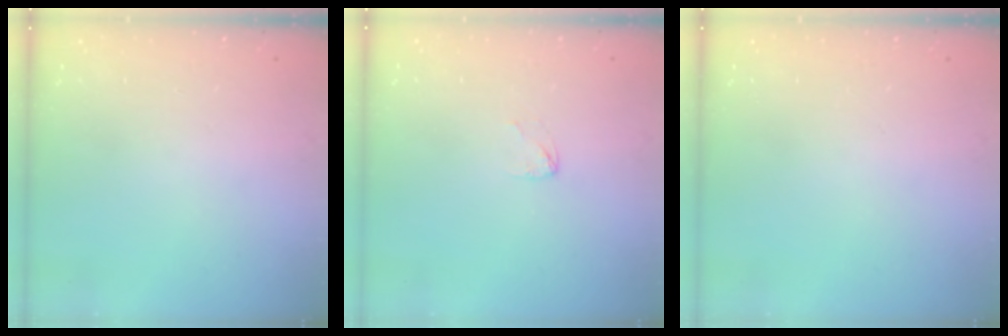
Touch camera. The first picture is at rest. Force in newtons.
{"total": 2.4, "press": 2.4, "slide": 0.2}
{"total": 0.0}